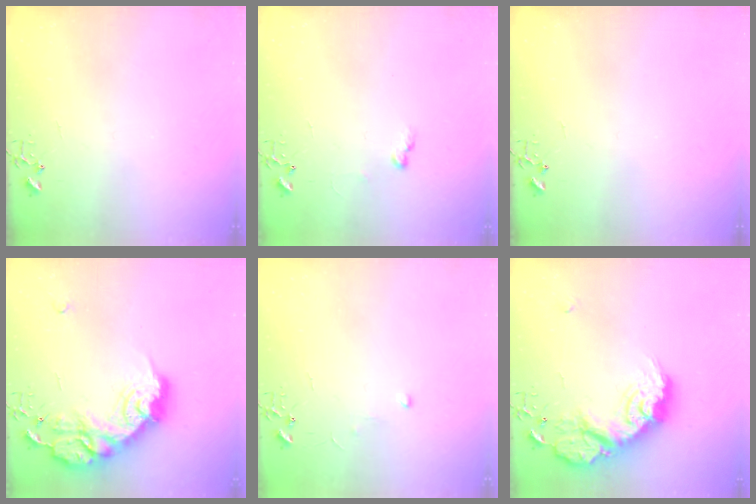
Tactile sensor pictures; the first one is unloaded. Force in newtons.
{"total": 5.4, "press": 5.4, "slide": 0.6}
{"total": 0.0}
{"total": 20.5, "press": 20.5, "slide": 1.5}
{"total": 4.4, "press": 4.3, "slide": 0.4}
{"total": 20.7, "press": 20.6, "slide": 1.1}